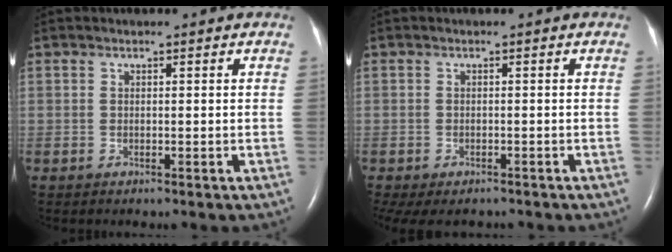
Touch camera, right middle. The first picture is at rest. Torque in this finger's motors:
{"motor_torque": [0.87, -1.27, 0.17, 0.04]}